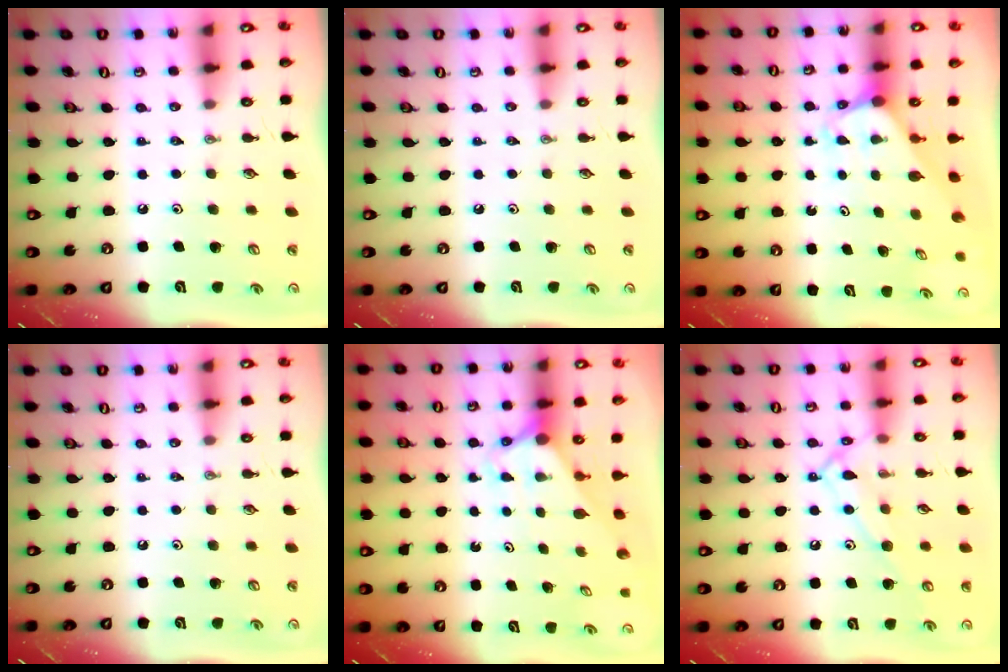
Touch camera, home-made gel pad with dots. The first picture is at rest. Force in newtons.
{"total": 0.0}
{"total": 2.0, "press": 2.0, "slide": 0.1}
{"total": 0.0}
{"total": 2.9, "press": 2.9, "slide": 0.0}
{"total": 12.3, "press": 12.2, "slide": 0.8}